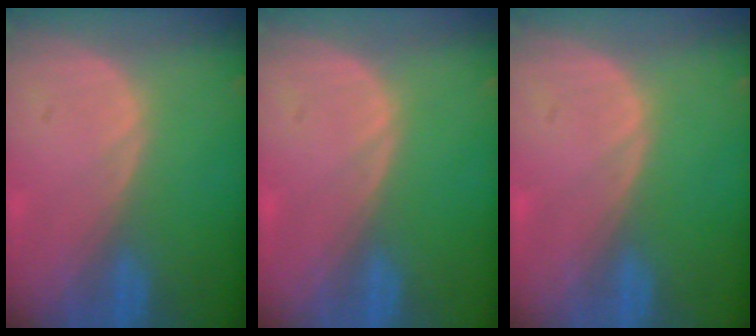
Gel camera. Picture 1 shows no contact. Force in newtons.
{"total": 0.0}
{"total": 0.0}